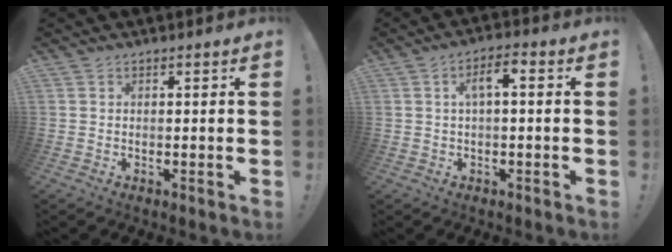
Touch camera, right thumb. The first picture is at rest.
{"total": 4.9, "force": [0.2, 1.7, 4.6], "torque": [-0.079, 0.010, 0.000]}